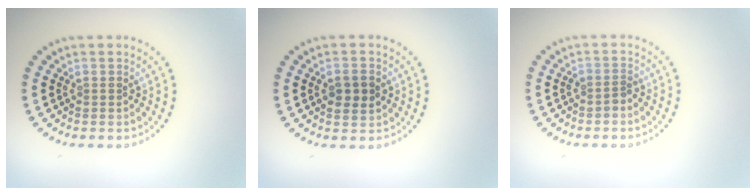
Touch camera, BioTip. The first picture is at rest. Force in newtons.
{"total": 2.3, "press": 2.3, "slide": 0.1}
{"total": 1.0, "press": 0.8, "slide": 0.7}